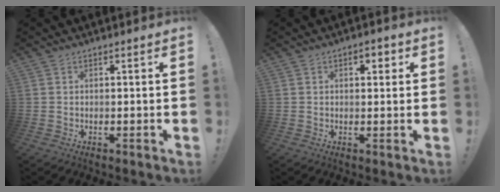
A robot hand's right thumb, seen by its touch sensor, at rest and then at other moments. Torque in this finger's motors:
{"motor_torque": [0.34, 0.52, 0.27, 0.06, 0.00]}